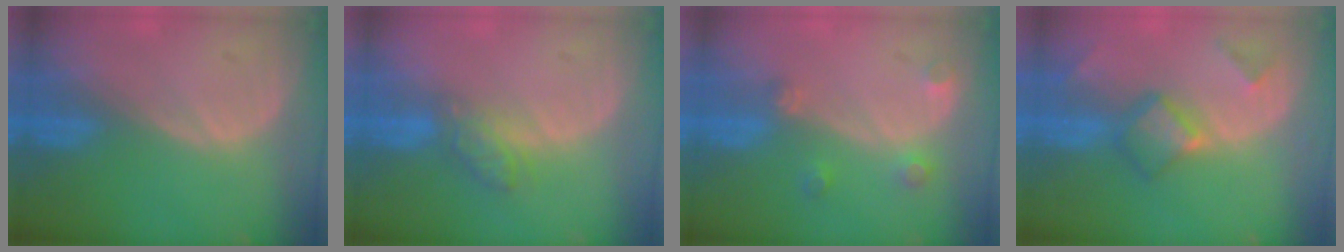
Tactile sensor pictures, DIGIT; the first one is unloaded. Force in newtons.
{"total": 4.3, "press": 4.1, "slide": 1.5}
{"total": 2.6, "press": 2.6, "slide": 0.5}
{"total": 5.5, "press": 5.0, "slide": 2.2}